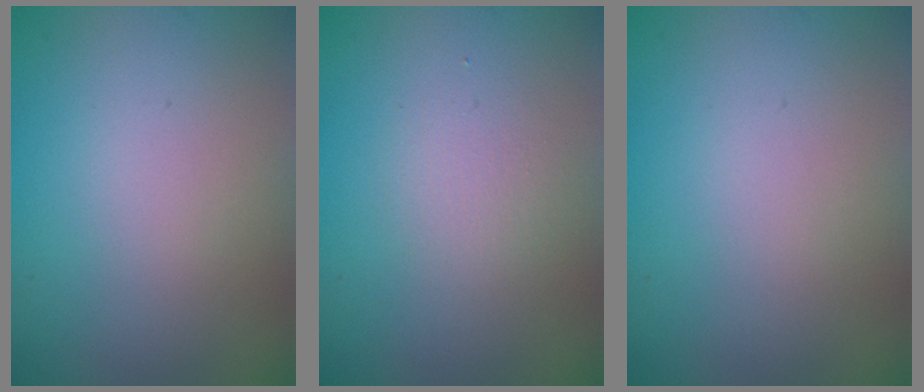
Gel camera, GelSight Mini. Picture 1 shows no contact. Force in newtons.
{"total": 1.3, "press": 1.3, "slide": 0.1}
{"total": 0.0}